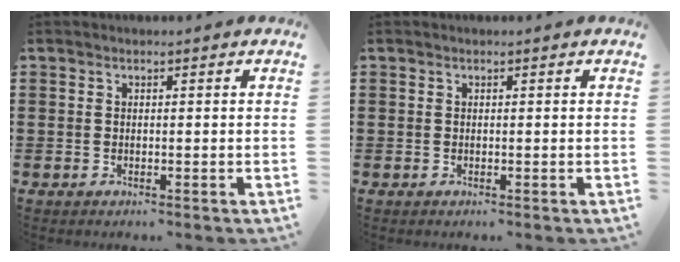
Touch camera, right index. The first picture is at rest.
{"total": 0.0}